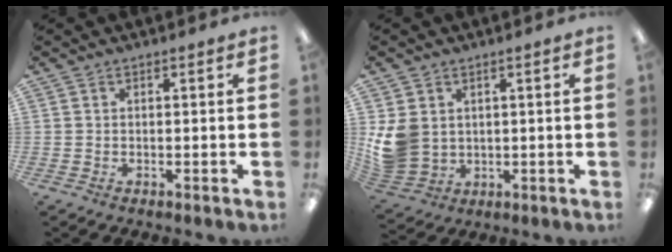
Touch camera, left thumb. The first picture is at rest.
{"total": 8.2, "force": [1.9, 7.0, 3.8], "torque": [-0.099, 0.000, 0.041]}